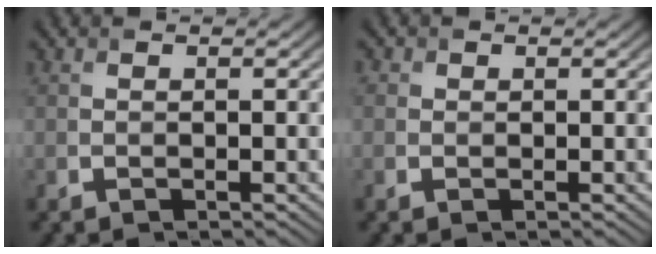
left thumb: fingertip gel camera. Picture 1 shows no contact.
{"total": 1.0, "force": [0.2, 0.9, 0.2], "torque": [-0.005, 0.000, 0.004]}